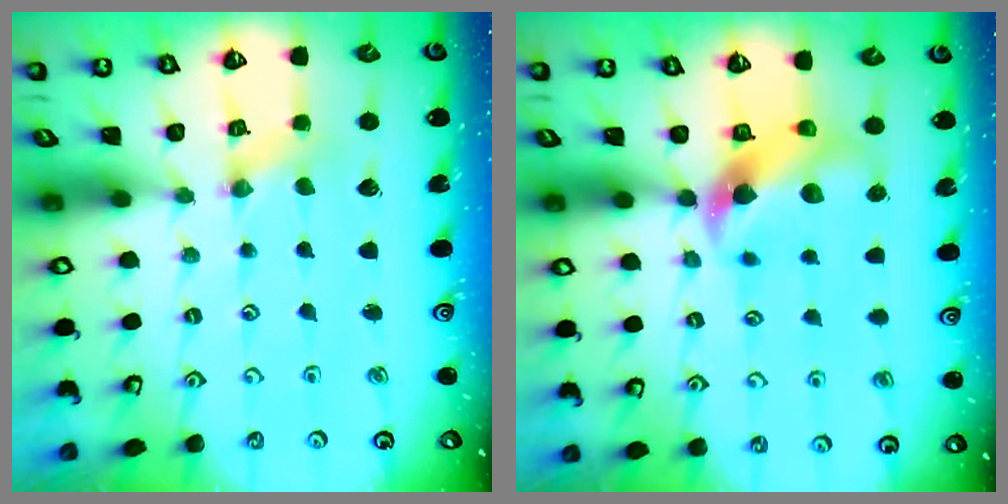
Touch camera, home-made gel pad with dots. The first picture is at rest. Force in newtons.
{"total": 9.7, "press": 9.5, "slide": 1.7}